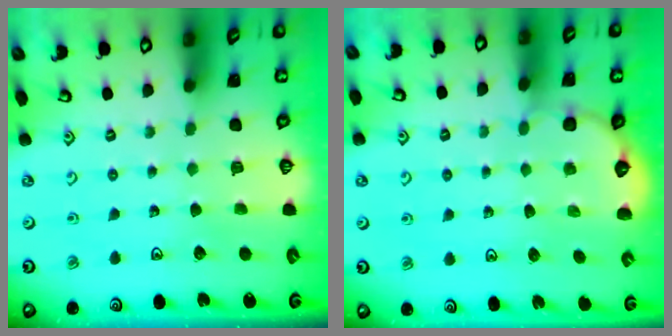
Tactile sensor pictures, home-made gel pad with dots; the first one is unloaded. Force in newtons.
{"total": 3.0, "press": 2.6, "slide": 1.5}